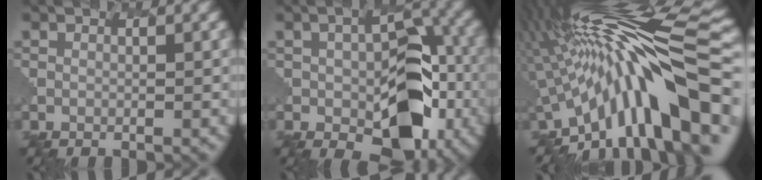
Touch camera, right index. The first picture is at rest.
{"total": 9.4, "force": [-2.5, 6.3, 6.5], "torque": [-0.125, -0.022, -0.041]}
{"total": 10.4, "force": [-3.2, 2.5, 9.6], "torque": [-0.161, 0.040, -0.070]}